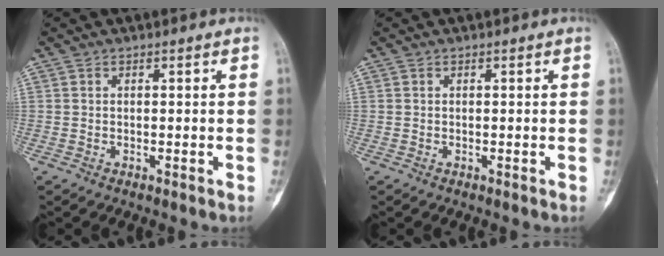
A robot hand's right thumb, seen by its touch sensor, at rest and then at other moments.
{"total": 0.0}